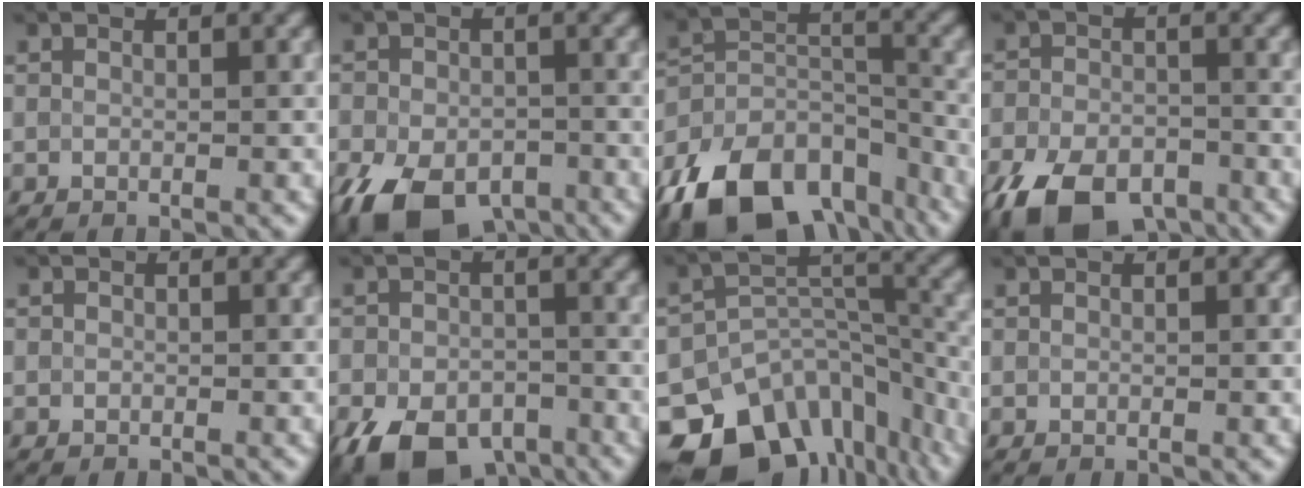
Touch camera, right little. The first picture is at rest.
{"total": 10.1, "force": [-6.4, 5.4, 5.6], "torque": [-0.113, -0.037, -0.088]}
{"total": 13.1, "force": [-9.4, 6.8, 6.0], "torque": [-0.118, 0.015, -0.160]}
{"total": 9.1, "force": [-6.4, 4.4, 4.7], "torque": [-0.098, -0.020, -0.100]}
{"total": 1.0, "force": [-0.5, 0.3, -0.8], "torque": [0.022, 0.001, -0.002]}
{"total": 8.2, "force": [-5.5, 4.3, 4.3], "torque": [-0.082, -0.017, -0.078]}
{"total": 12.9, "force": [-9.5, 7.1, 5.2], "torque": [-0.100, 0.009, -0.133]}
{"total": 0.0}